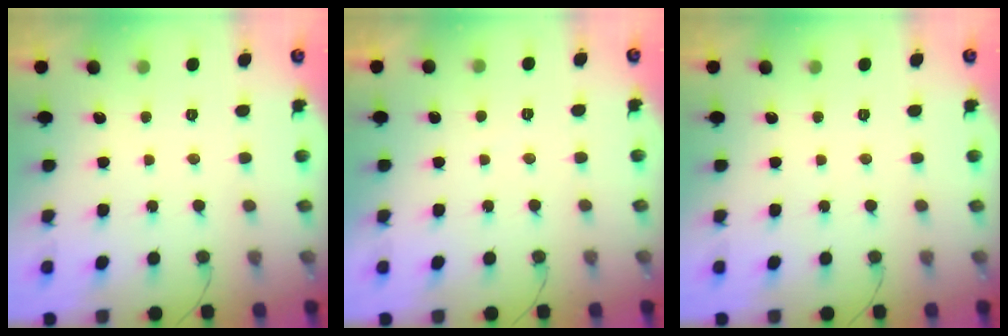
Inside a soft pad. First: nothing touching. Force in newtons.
{"total": 0.6, "press": 0.3, "slide": 0.5}
{"total": 0.0}